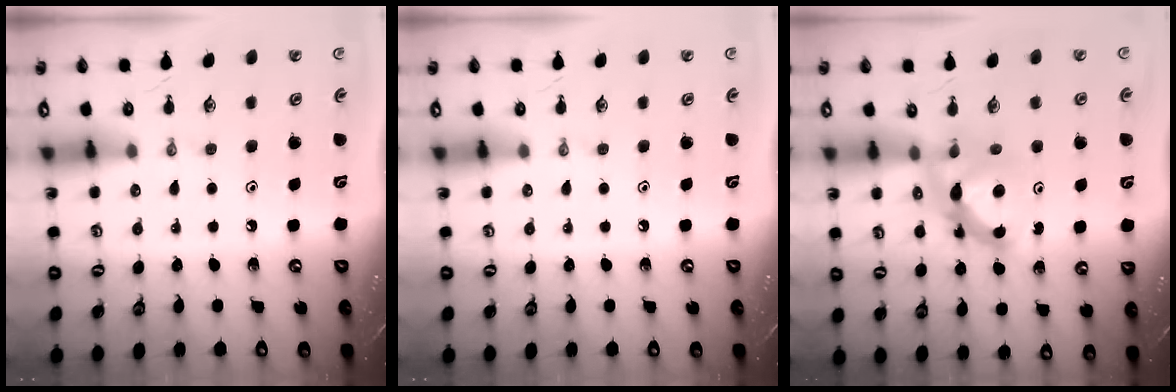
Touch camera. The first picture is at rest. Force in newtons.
{"total": 0.0}
{"total": 8.3, "press": 8.3, "slide": 0.5}